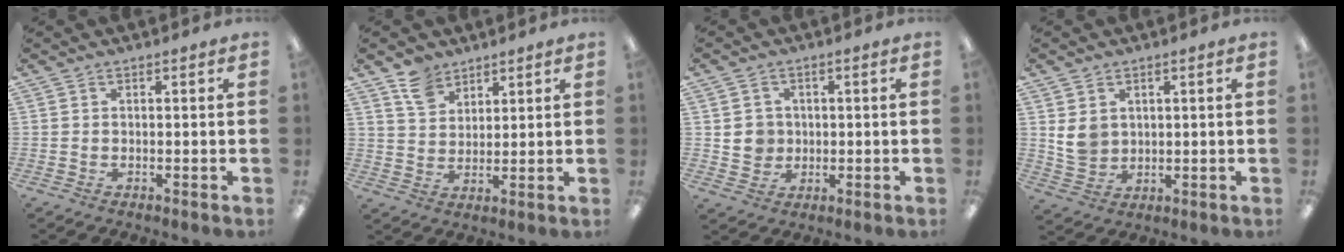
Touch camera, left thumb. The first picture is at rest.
{"total": 7.0, "force": [5.1, 4.5, 1.8], "torque": [-0.034, -0.017, 0.095]}
{"total": 4.6, "force": [0.9, 4.4, 0.8], "torque": [-0.003, 0.001, 0.013]}
{"total": 5.3, "force": [1.8, 4.4, 2.4], "torque": [-0.043, -0.001, 0.033]}